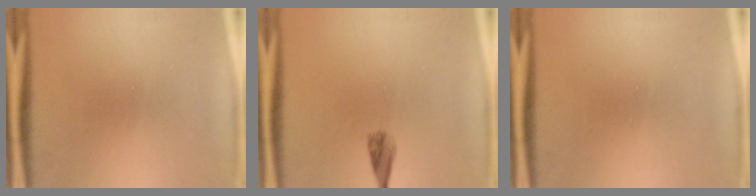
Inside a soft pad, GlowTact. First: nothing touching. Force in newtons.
{"total": 1.8}
{"total": 0.0}